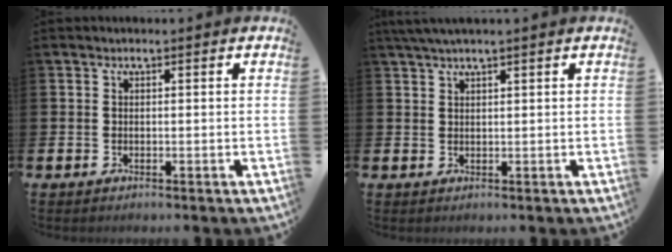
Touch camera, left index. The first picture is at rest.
{"total": 3.6, "force": [3.1, 0.2, 1.8], "torque": [-0.048, 0.001, 0.059]}